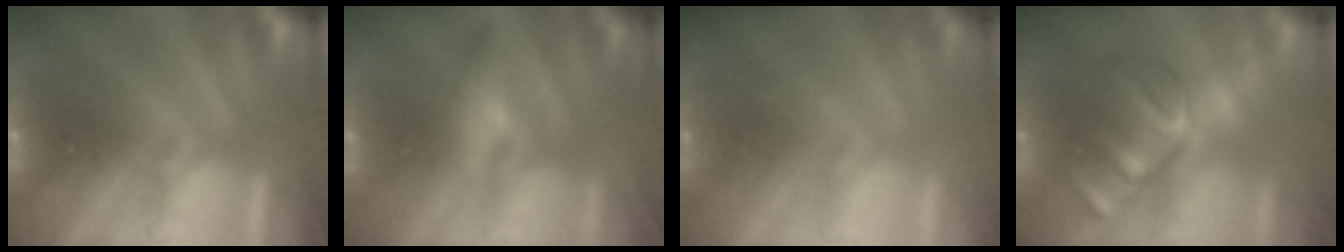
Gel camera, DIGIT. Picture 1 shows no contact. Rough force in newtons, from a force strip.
{"total": 2.4}
{"total": 1.4}
{"total": 2.9}